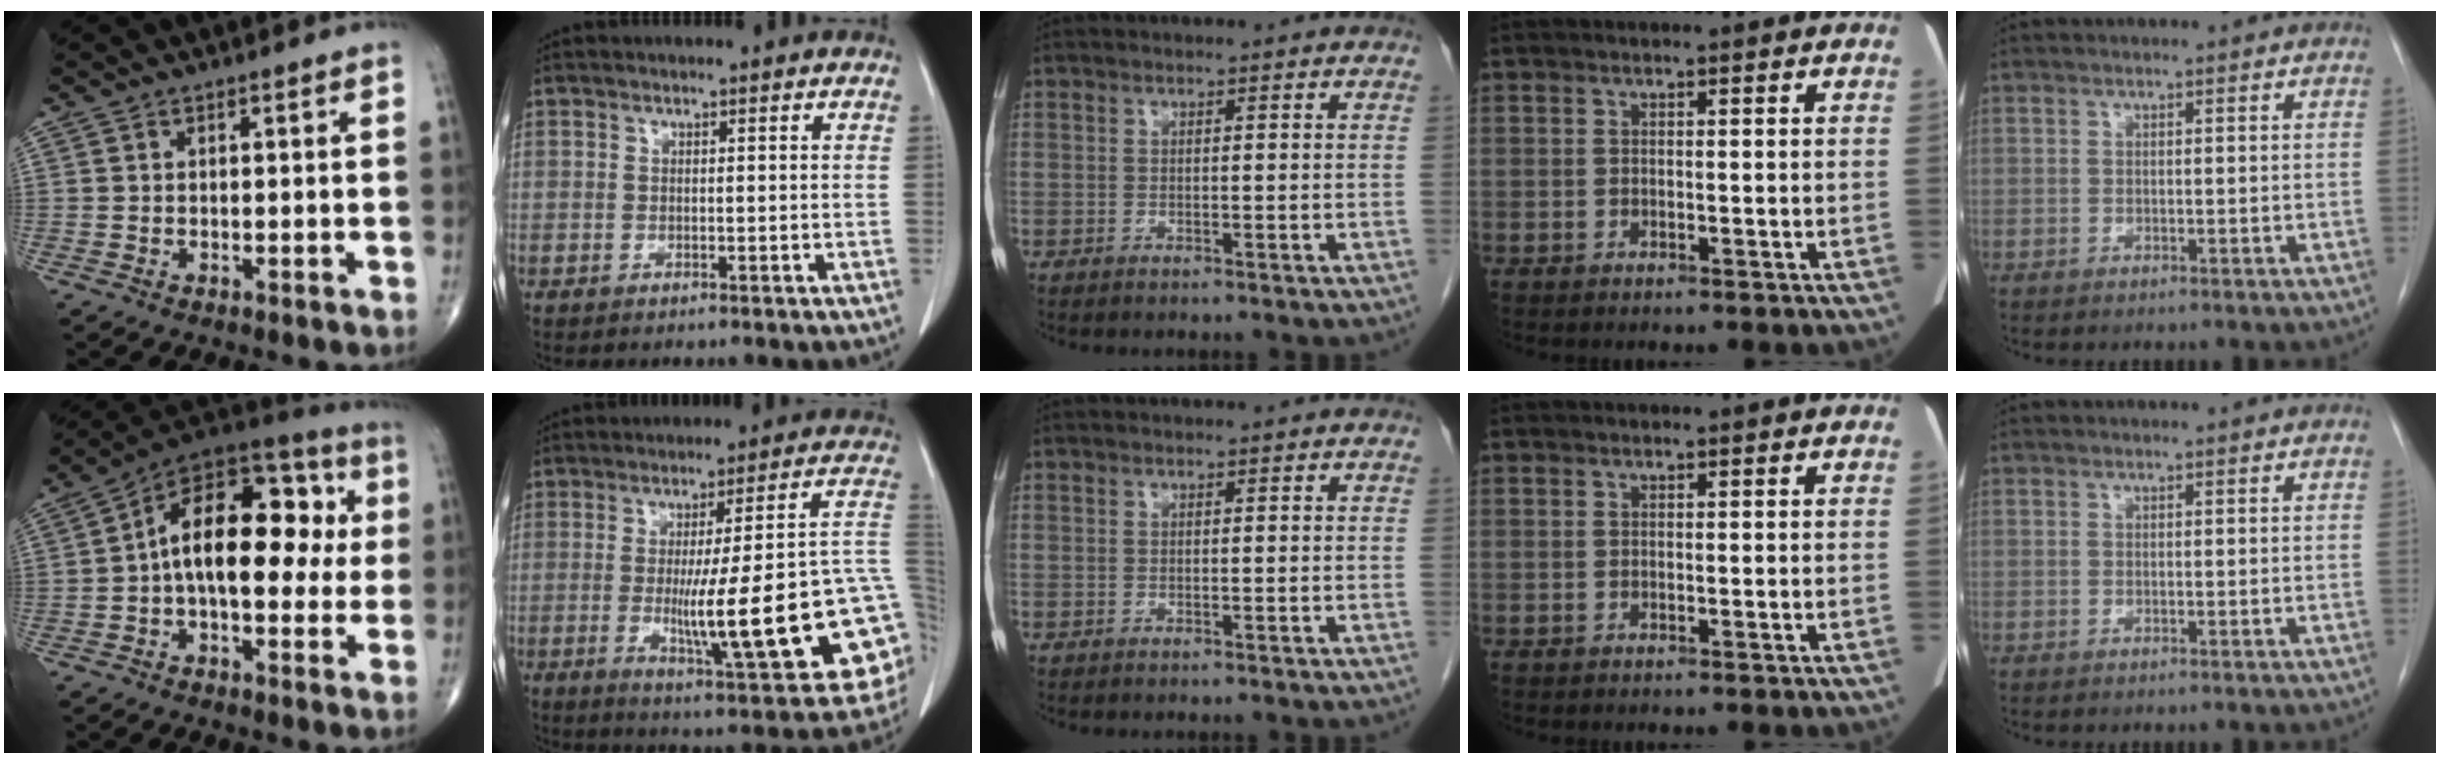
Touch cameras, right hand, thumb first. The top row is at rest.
{"thumb": {"total": 19.9, "force": [1.1, 10.7, 16.7], "torque": [-0.226, 0.045, 0.005]}, "index": {"total": 22.5, "force": [-4.0, 2.0, 22.0], "torque": [-0.226, 0.007, -0.048]}}